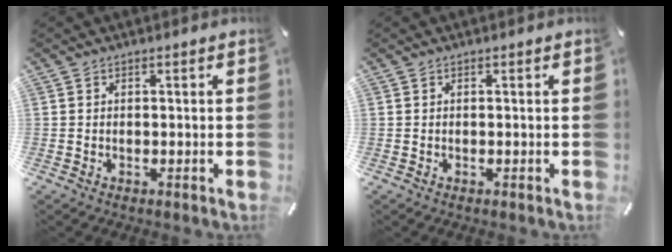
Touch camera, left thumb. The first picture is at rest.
{"total": 0.0}